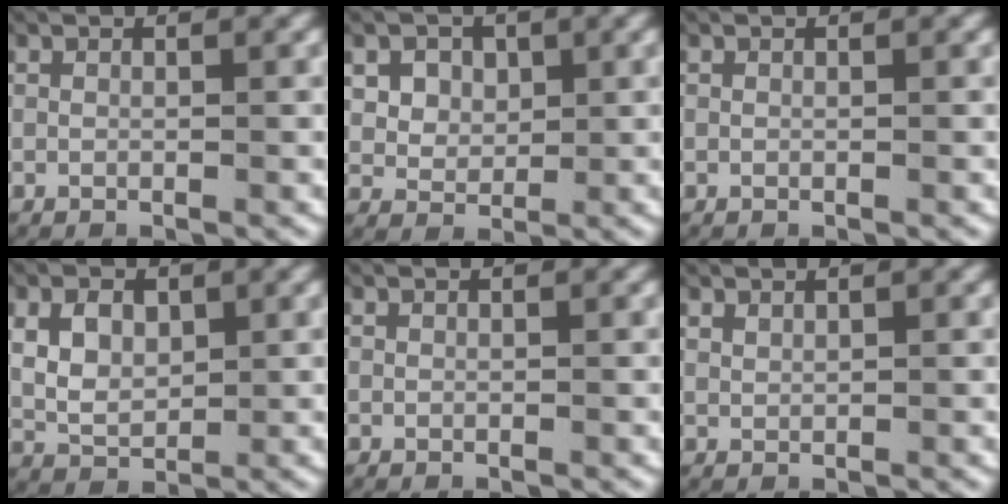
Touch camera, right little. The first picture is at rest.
{"total": 4.4, "force": [1.0, 3.8, 2.0], "torque": [-0.052, -0.015, 0.026]}
{"total": 0.0}
{"total": 5.8, "force": [0.5, 4.8, 3.1], "torque": [-0.081, -0.017, 0.021]}
{"total": 0.0}
{"total": 0.8, "force": [0.7, 0.4, 0.2], "torque": [-0.008, -0.001, 0.019]}